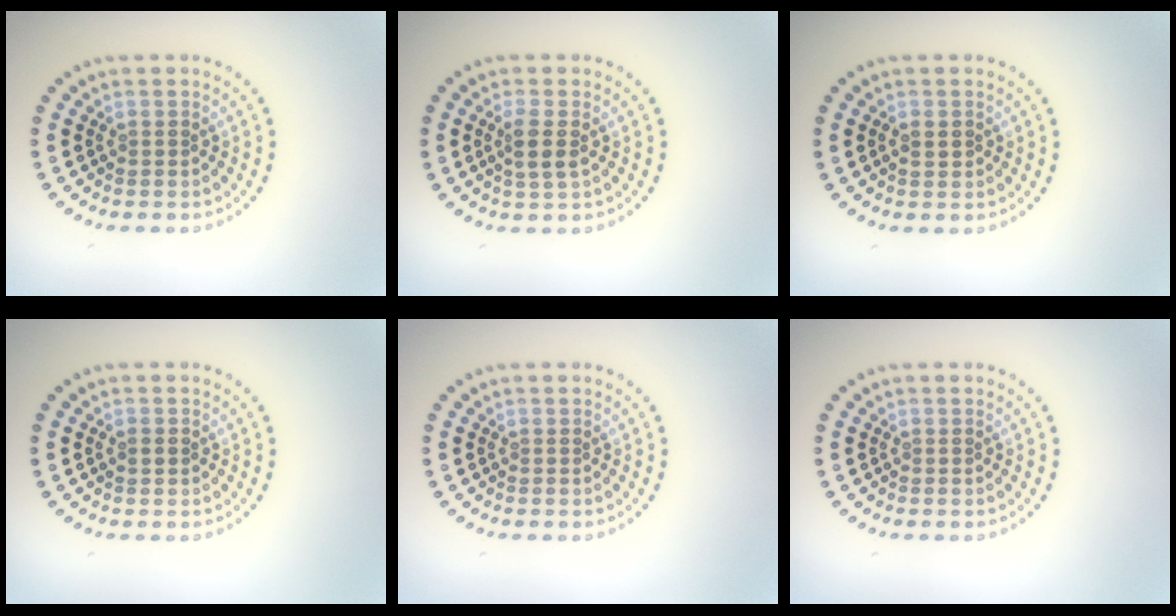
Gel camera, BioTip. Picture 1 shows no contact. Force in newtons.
{"total": 2.0, "press": 1.7, "slide": 1.0}
{"total": 0.8, "press": 0.8, "slide": 0.2}
{"total": 1.0, "press": 1.0, "slide": 0.1}
{"total": 0.0}
{"total": 0.0}